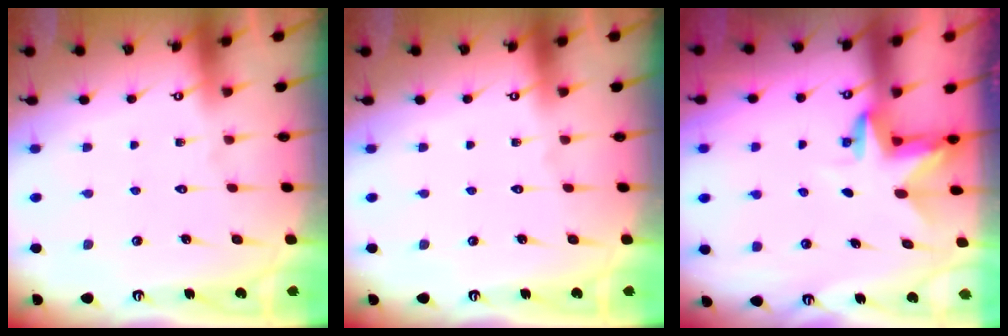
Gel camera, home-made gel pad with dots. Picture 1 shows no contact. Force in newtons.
{"total": 0.0}
{"total": 3.2, "press": 3.2, "slide": 0.2}